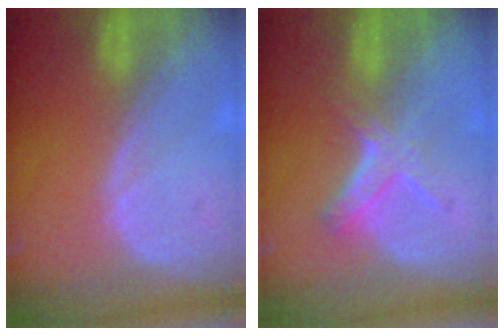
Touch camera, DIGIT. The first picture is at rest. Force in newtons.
{"total": 4.9, "press": 4.8, "slide": 0.8}